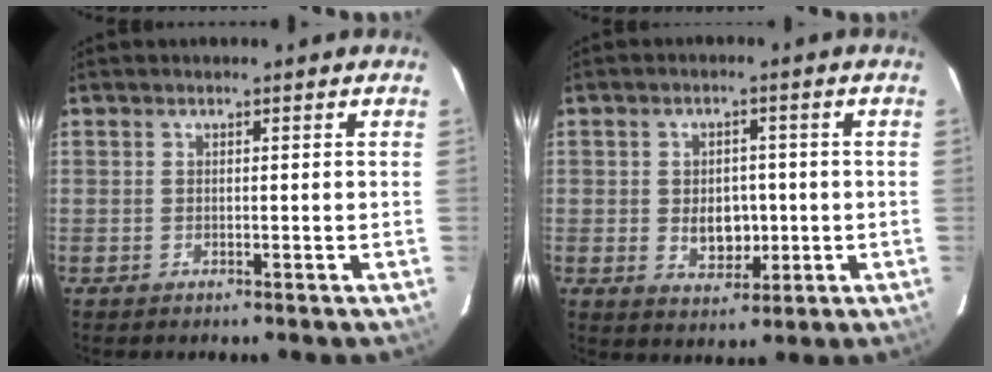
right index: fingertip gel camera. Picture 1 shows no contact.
{"total": 6.2, "force": [-0.6, 4.5, 4.3], "torque": [-0.077, 0.000, 0.000]}